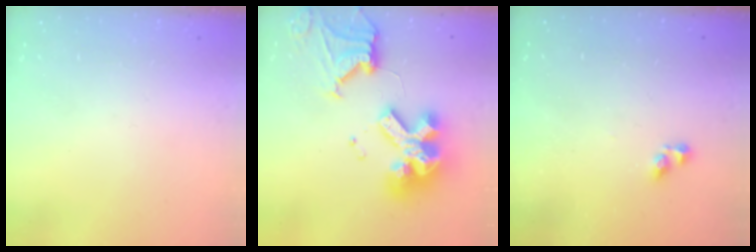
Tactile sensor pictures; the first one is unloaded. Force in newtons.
{"total": 21.2, "press": 21.1, "slide": 2.3}
{"total": 4.2, "press": 4.1, "slide": 0.2}